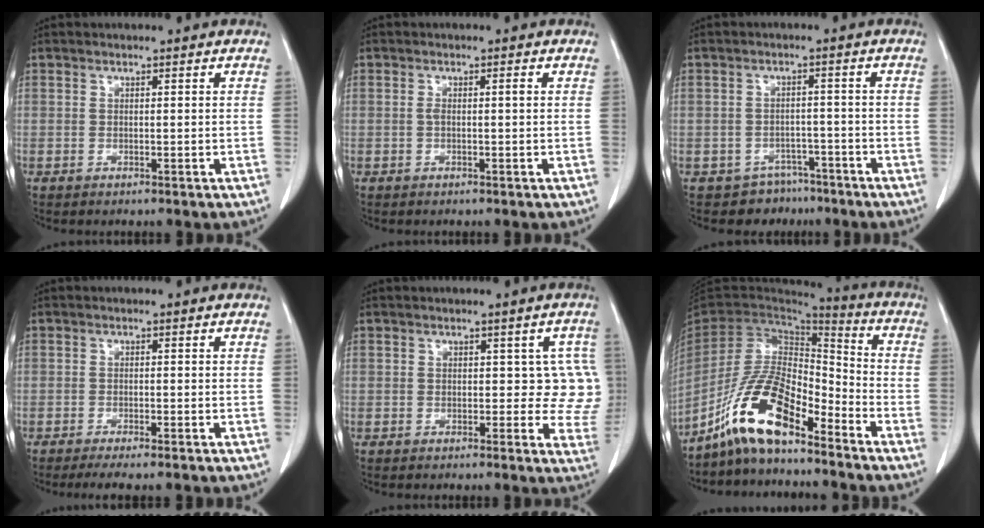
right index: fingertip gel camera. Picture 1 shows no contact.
{"total": 1.3, "force": [0.0, 0.2, 1.2], "torque": [-0.025, 0.003, 0.002]}
{"total": 5.3, "force": [-4.1, 3.4, -0.4], "torque": [0.015, 0.022, -0.057]}
{"total": 4.1, "force": [-3.4, 0.2, 2.4], "torque": [-0.032, -0.008, -0.051]}
{"total": 5.5, "force": [0.7, 3.6, 4.1], "torque": [-0.010, 0.011, 0.004]}
{"total": 13.1, "force": [-9.2, 3.6, 8.6], "torque": [-0.174, 0.017, -0.175]}